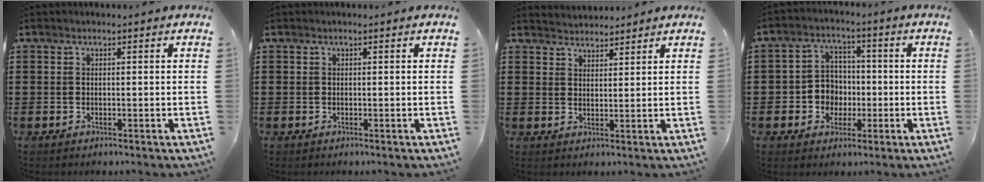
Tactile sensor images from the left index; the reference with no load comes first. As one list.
[{"total": 0.0}, {"total": 2.5, "force": [2.4, 0.2, -0.5], "torque": [0.002, -0.005, 0.047]}, {"total": 5.5, "force": [-1.0, 5.1, 1.7], "torque": [-0.048, 0.016, -0.019]}]